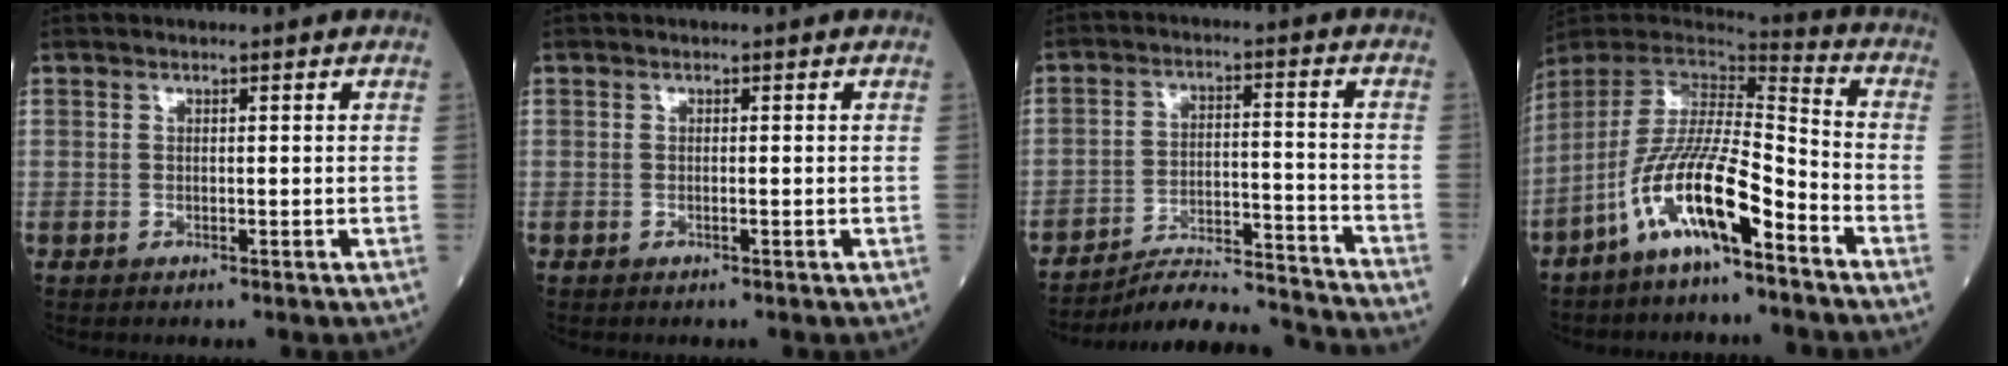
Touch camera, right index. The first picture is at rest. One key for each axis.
{"total": 0.0}
{"total": 14.9, "fx": -14.6, "fy": -0.6, "fz": 2.8, "tx": -0.041, "ty": 0.009, "tz": -0.223}
{"total": 14.1, "fx": -8.0, "fy": 2.1, "fz": 11.4, "tx": -0.227, "ty": -0.002, "tz": -0.150}